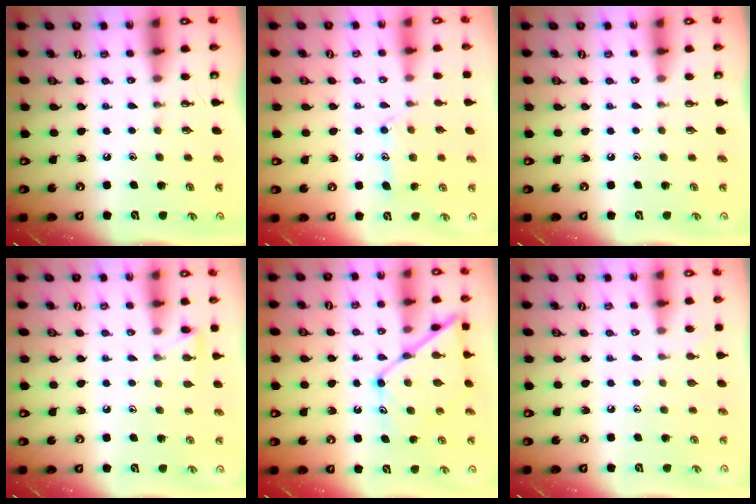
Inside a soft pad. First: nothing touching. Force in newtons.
{"total": 12.1, "press": 12.1, "slide": 0.8}
{"total": 0.0}
{"total": 6.2, "press": 6.2, "slide": 0.6}
{"total": 13.8, "press": 13.8, "slide": 1.2}
{"total": 4.3, "press": 4.3, "slide": 0.5}